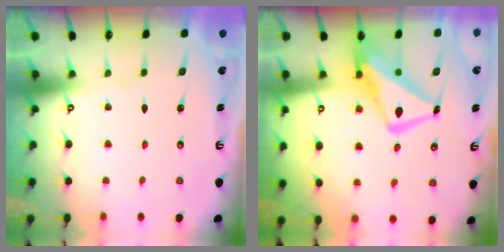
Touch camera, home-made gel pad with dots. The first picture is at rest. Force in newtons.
{"total": 14.9, "press": 14.8, "slide": 1.7}